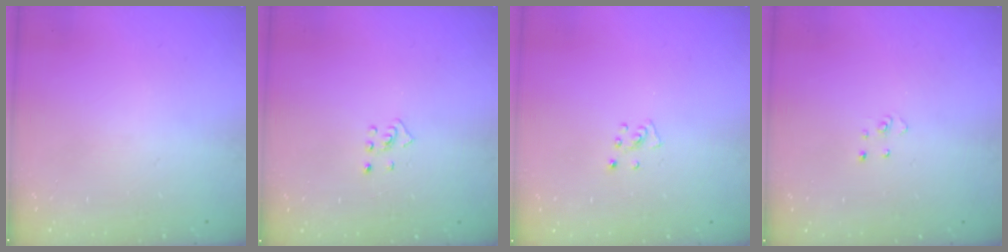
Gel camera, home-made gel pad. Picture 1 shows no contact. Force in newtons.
{"total": 2.5, "press": 2.4, "slide": 0.8}
{"total": 3.8, "press": 3.8, "slide": 0.4}
{"total": 2.7, "press": 2.7, "slide": 0.3}